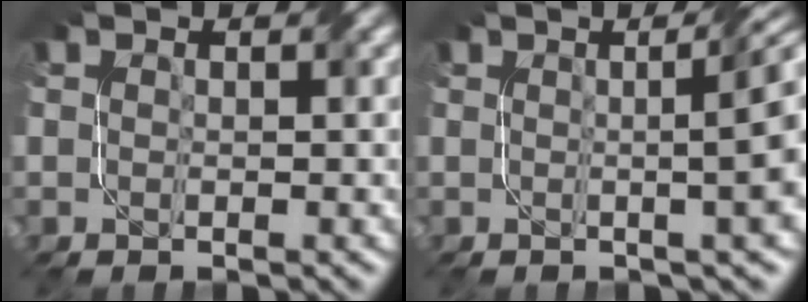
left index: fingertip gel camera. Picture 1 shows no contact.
{"total": 7.8, "force": [0.7, 2.7, 7.2], "torque": [-0.038, 0.028, -0.006]}